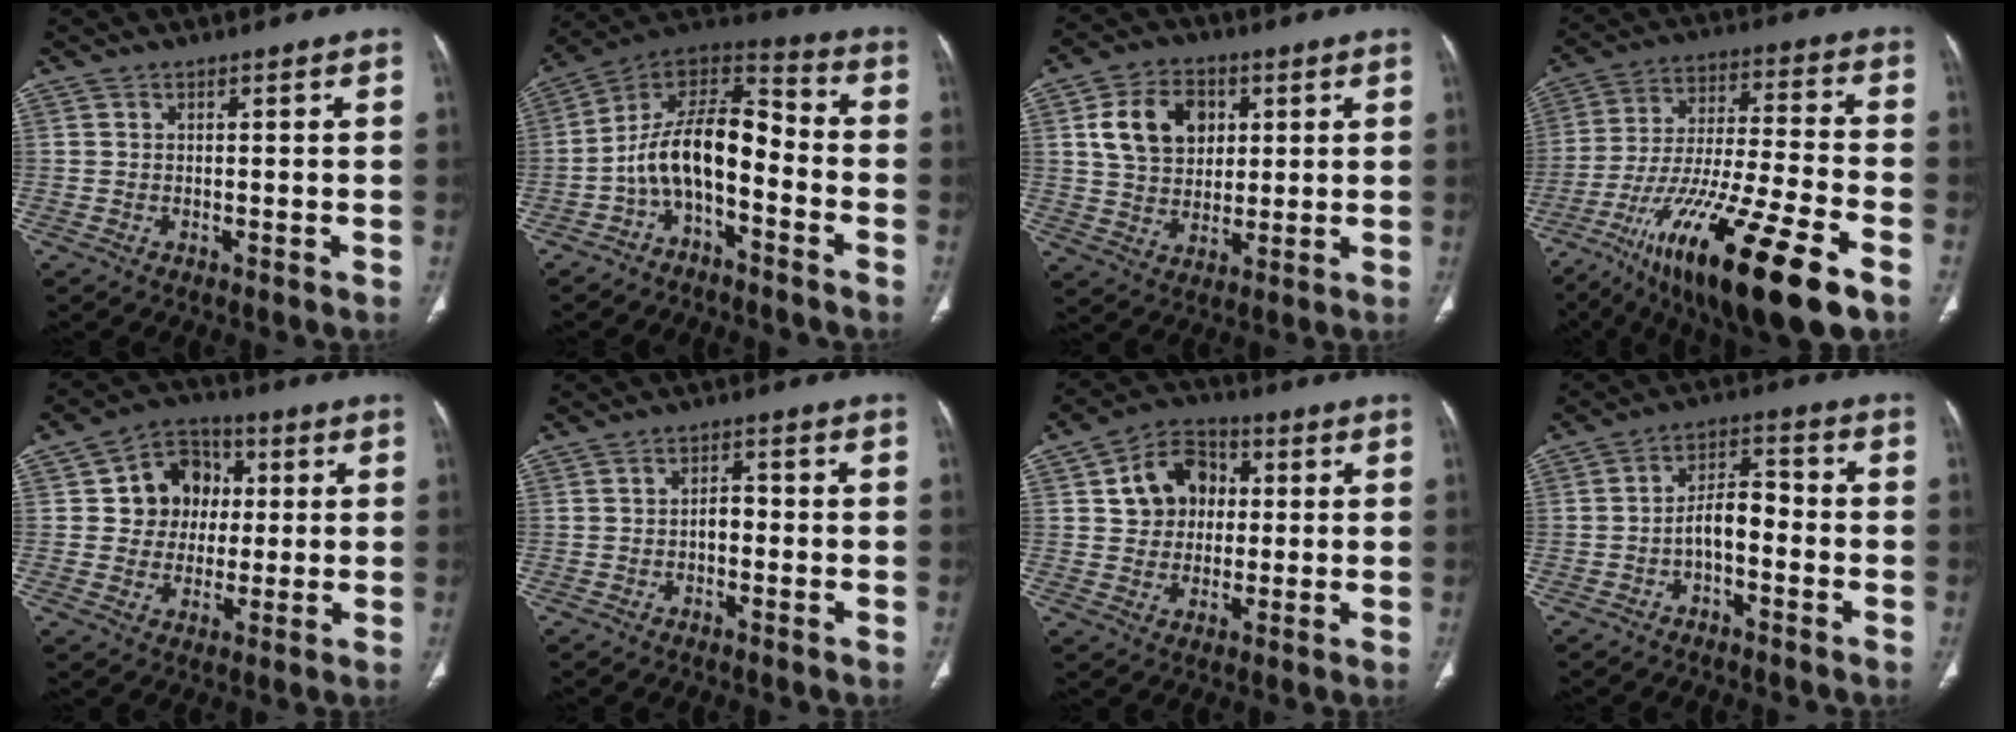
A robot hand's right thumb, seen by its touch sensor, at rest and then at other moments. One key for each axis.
{"total": 13.1, "fx": -4.3, "fy": 6.4, "fz": 10.6, "tx": -0.176, "ty": 0.093, "tz": -0.084}
{"total": 12.2, "fx": 3.5, "fy": 9.1, "fz": 7.2, "tx": -0.094, "ty": -0.003, "tz": 0.064}
{"total": 26.0, "fx": -13.8, "fy": 5.6, "fz": 21.3, "tx": -0.382, "ty": 0.030, "tz": -0.233}
{"total": 10.7, "fx": 1.6, "fy": 9.4, "fz": 4.8, "tx": -0.024, "ty": 0.008, "tz": 0.022}
{"total": 2.7, "fx": -0.7, "fy": 1.7, "fz": 2.0, "tx": -0.020, "ty": 0.013, "tz": -0.015}
{"total": 10.6, "fx": 2.0, "fy": 8.7, "fz": 5.8, "tx": -0.062, "ty": 0.010, "tz": 0.027}
{"total": 6.3, "fx": -2.1, "fy": 3.3, "fz": 5.0, "tx": -0.076, "ty": 0.039, "tz": -0.042}